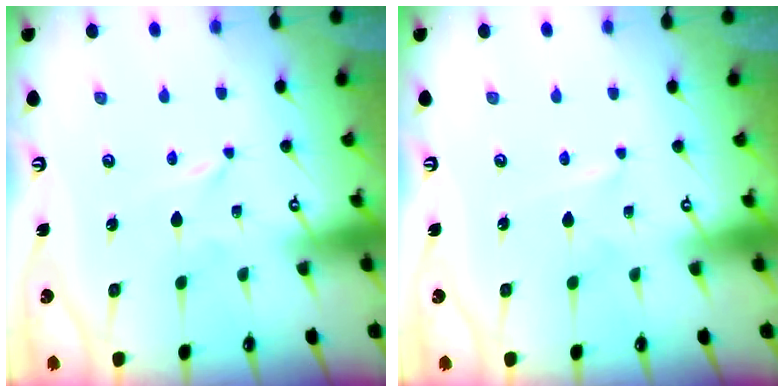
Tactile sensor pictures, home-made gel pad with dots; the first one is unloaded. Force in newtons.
{"total": 1.5, "press": 1.5, "slide": 0.2}